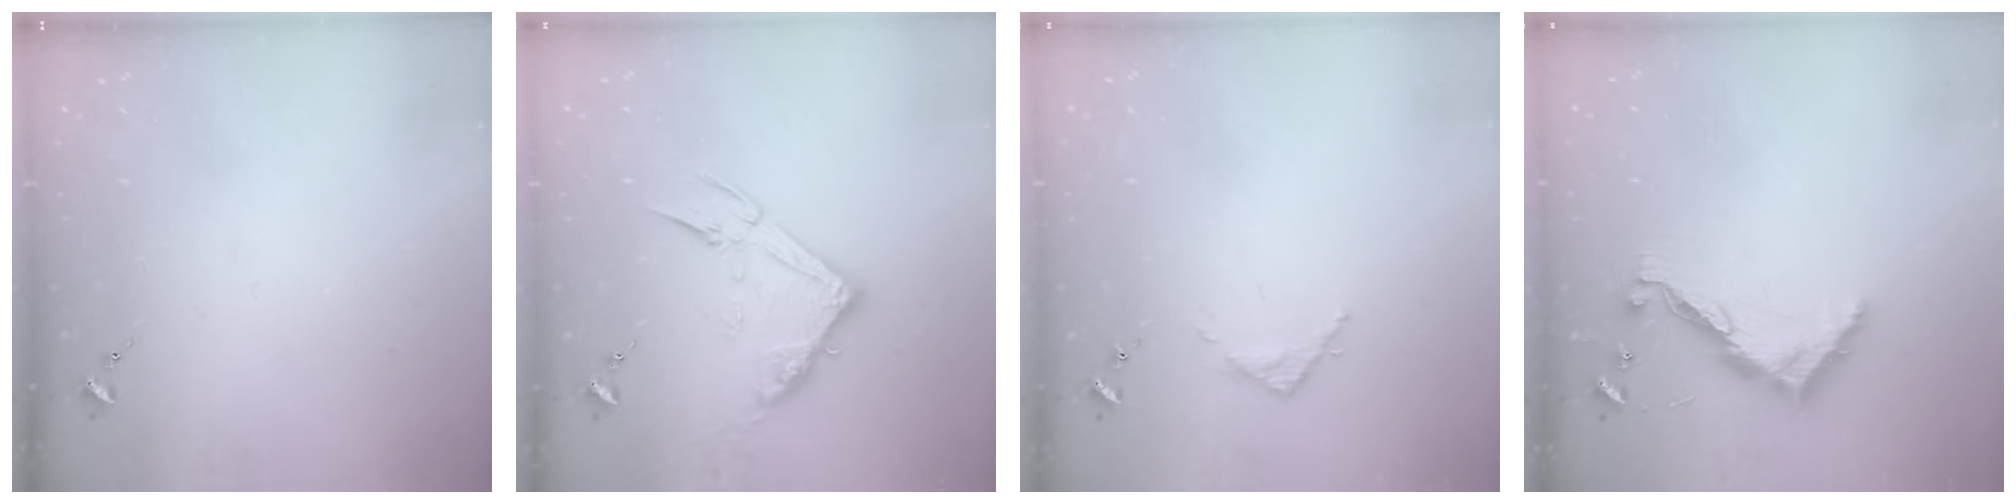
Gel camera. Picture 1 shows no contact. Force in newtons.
{"total": 13.3, "press": 13.3, "slide": 1.0}
{"total": 2.8, "press": 2.8, "slide": 0.4}
{"total": 9.7, "press": 9.7, "slide": 0.3}